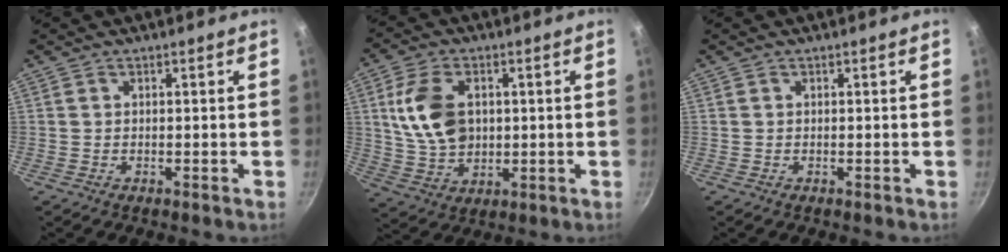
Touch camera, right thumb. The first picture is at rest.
{"total": 11.8, "force": [2.0, 8.0, 8.4], "torque": [-0.145, -0.007, 0.044]}
{"total": 0.0}